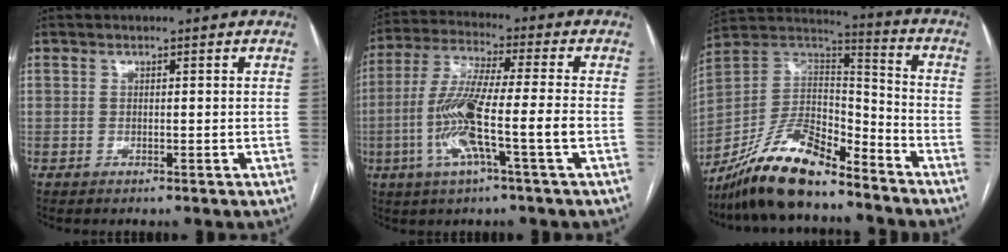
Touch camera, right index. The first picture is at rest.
{"total": 12.4, "force": [-3.3, 0.0, 11.9], "torque": [-0.242, -0.002, -0.069]}
{"total": 16.6, "force": [-13.2, 4.9, 8.8], "torque": [-0.165, 0.020, -0.241]}